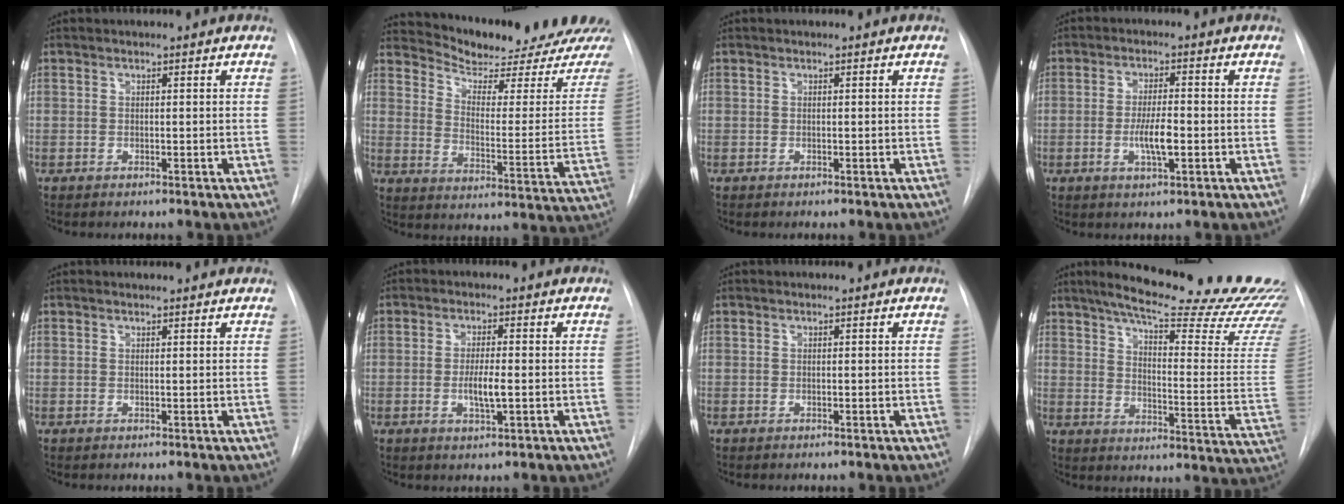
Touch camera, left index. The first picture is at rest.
{"total": 18.8, "force": [18.1, 1.2, 4.9], "torque": [-0.078, -0.099, 0.233]}
{"total": 0.0}
{"total": 4.9, "force": [-1.2, 1.0, 4.7], "torque": [-0.090, -0.004, -0.019]}
{"total": 2.8, "force": [2.7, 0.4, 0.7], "torque": [-0.014, 0.015, 0.029]}
{"total": 3.8, "force": [-0.7, 0.6, 3.7], "torque": [-0.072, -0.005, -0.010]}
{"total": 0.0}
{"total": 27.2, "force": [24.1, 1.6, 12.6], "torque": [-0.188, -0.110, 0.296]}